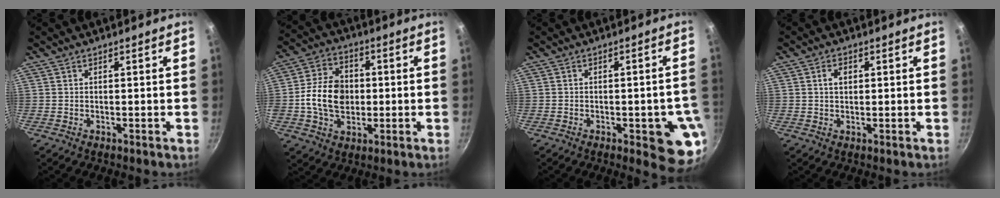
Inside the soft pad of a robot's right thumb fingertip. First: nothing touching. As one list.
[{"total": 12.4, "force": [-0.6, 9.4, 8.1], "torque": [-0.123, 0.016, -0.020]}, {"total": 9.9, "force": [-3.0, 3.5, 8.7], "torque": [-0.067, 0.008, -0.035]}, {"total": 2.5, "force": [0.6, 1.8, 1.7], "torque": [-0.016, 0.004, 0.010]}]